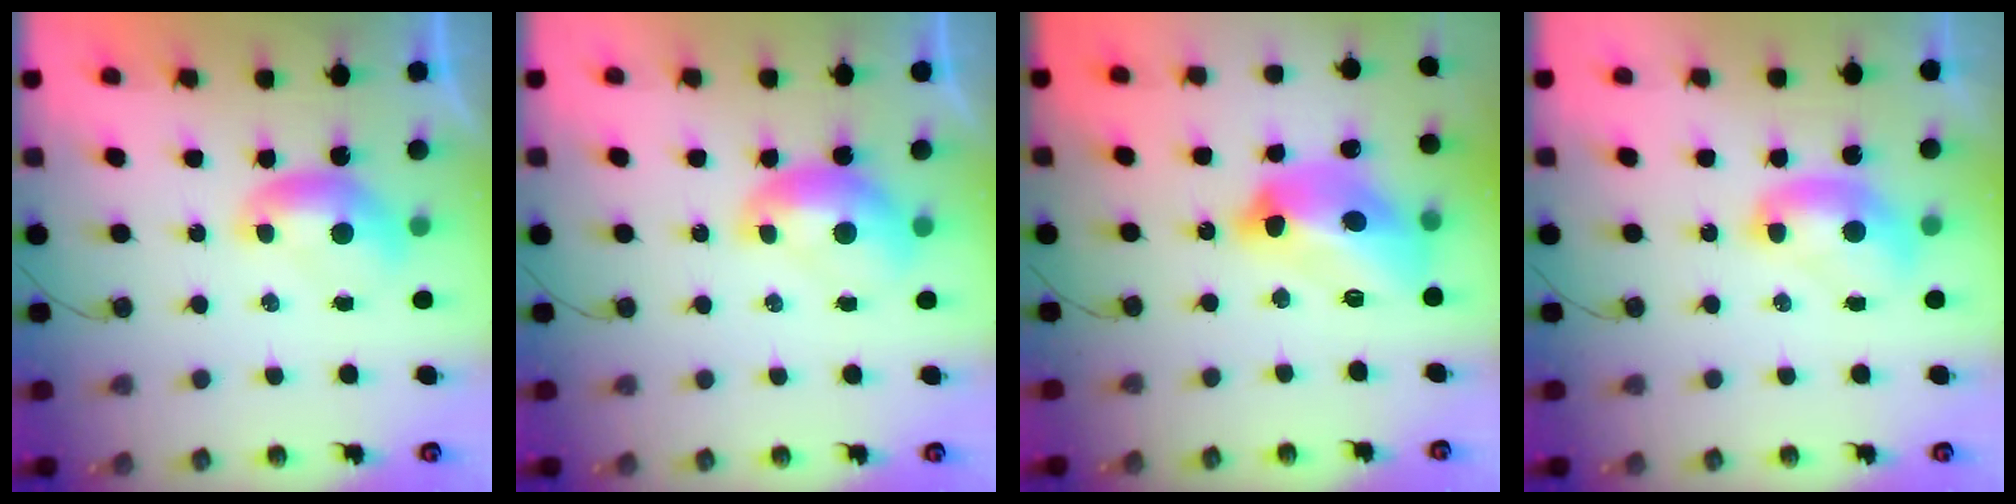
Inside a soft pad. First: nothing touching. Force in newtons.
{"total": 1.8, "press": 1.8, "slide": 0.2}
{"total": 13.4, "press": 13.3, "slide": 1.6}
{"total": 2.0, "press": 2.0, "slide": 0.2}